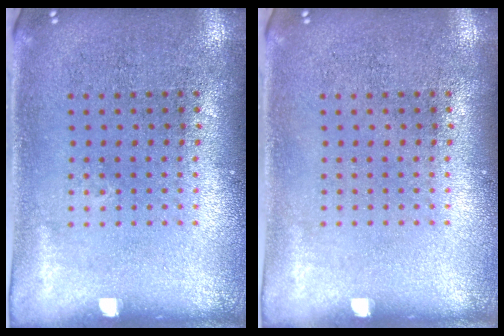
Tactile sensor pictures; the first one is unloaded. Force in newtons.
{"total": 0.0}